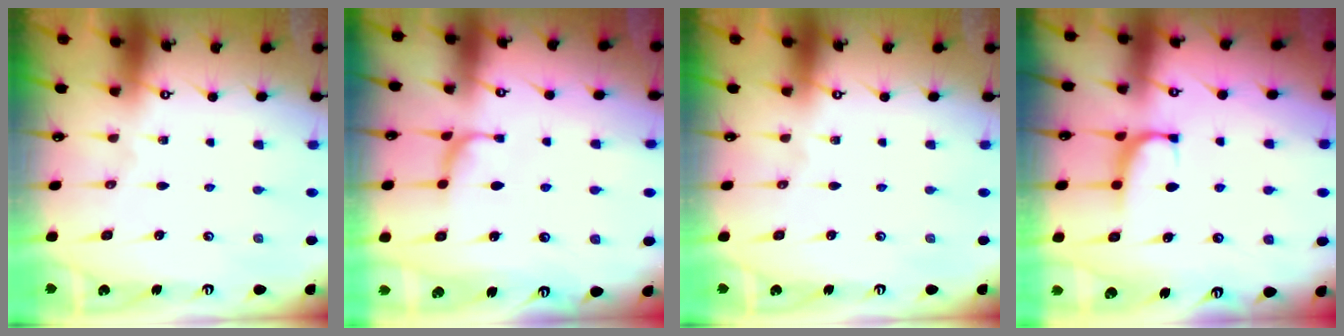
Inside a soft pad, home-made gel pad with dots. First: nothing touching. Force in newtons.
{"total": 0.9, "press": 0.4, "slide": 0.8}
{"total": 0.0}
{"total": 0.8, "press": 0.6, "slide": 0.6}